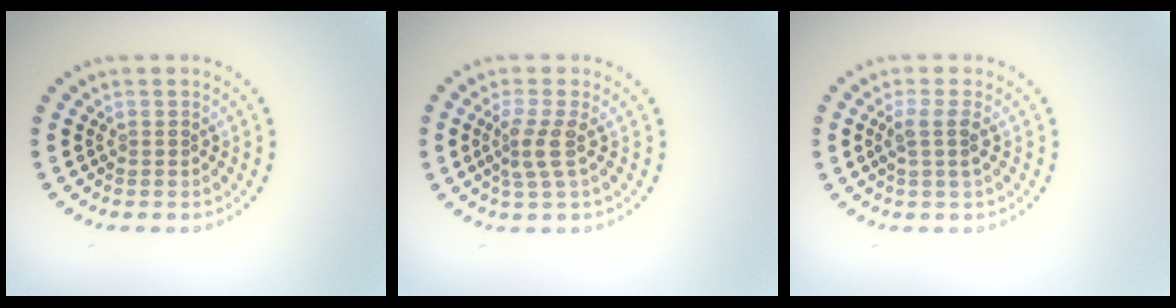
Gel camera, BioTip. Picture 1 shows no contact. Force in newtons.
{"total": 2.4, "press": 1.7, "slide": 1.7}
{"total": 1.9, "press": 1.5, "slide": 1.1}